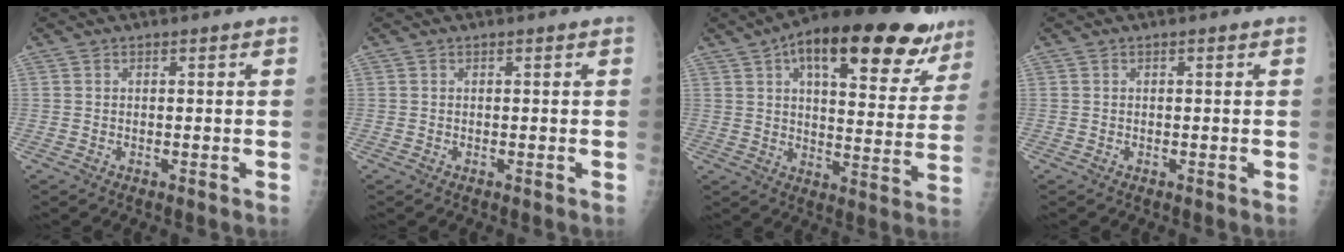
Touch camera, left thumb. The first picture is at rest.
{"total": 0.0}
{"total": 25.1, "force": [14.2, 10.0, 18.1], "torque": [-0.224, -0.016, 0.200]}
{"total": 0.0}